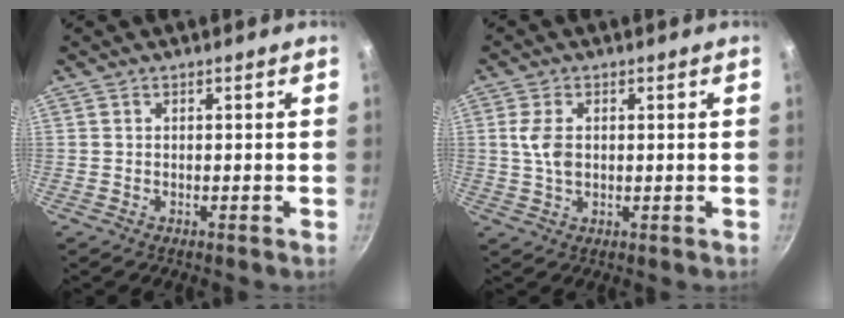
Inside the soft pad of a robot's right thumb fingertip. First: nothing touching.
{"total": 4.8, "force": [0.7, 2.9, 3.8], "torque": [-0.077, 0.004, 0.014]}